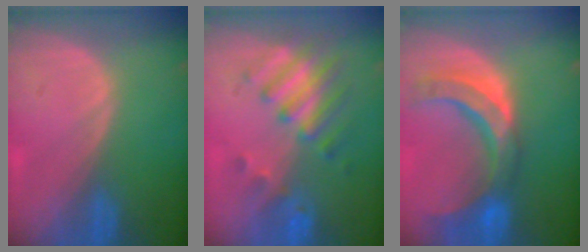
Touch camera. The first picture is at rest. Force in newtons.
{"total": 8.3, "press": 7.2, "slide": 4.0}
{"total": 11.0, "press": 9.5, "slide": 5.6}